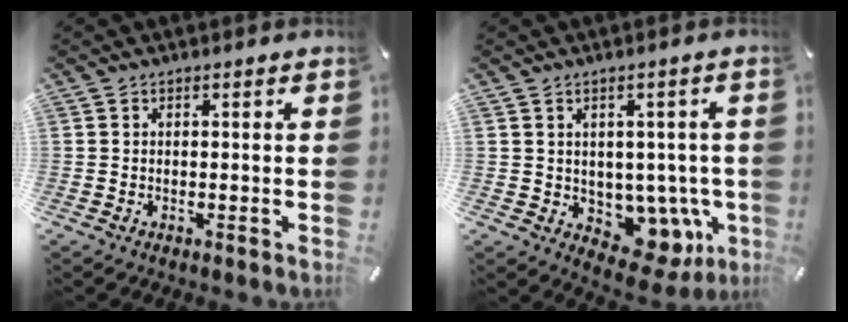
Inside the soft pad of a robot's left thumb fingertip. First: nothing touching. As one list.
[{"total": 8.3, "force": [-0.8, 6.9, 4.6], "torque": [-0.034, -0.021, 0.000]}]